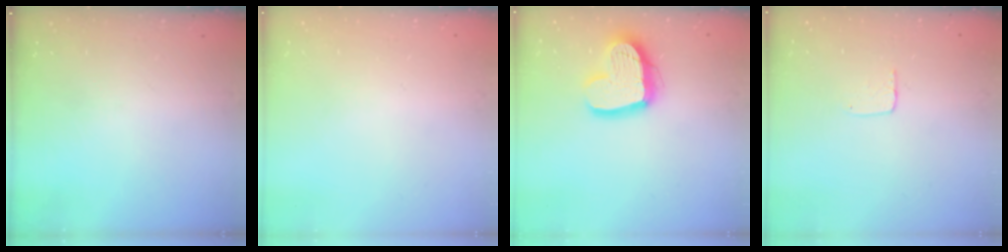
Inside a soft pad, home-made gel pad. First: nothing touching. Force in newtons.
{"total": 0.0}
{"total": 14.9, "press": 14.8, "slide": 1.4}
{"total": 3.6, "press": 3.6, "slide": 0.2}